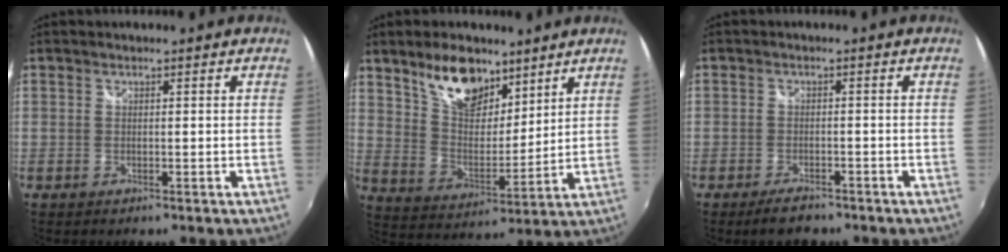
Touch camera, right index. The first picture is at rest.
{"total": 12.8, "force": [8.8, 6.3, 6.8], "torque": [-0.119, 0.006, 0.164]}
{"total": 4.1, "force": [-3.2, 2.1, 1.5], "torque": [-0.034, 0.003, -0.049]}